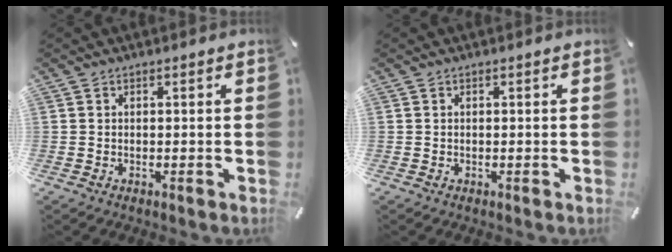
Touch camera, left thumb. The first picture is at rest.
{"total": 0.0}